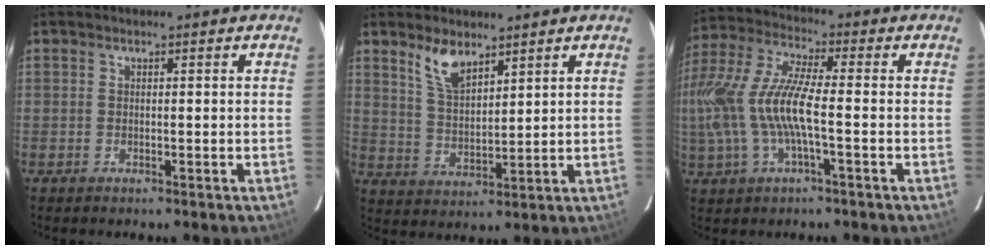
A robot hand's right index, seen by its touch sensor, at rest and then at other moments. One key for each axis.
{"total": 7.0, "fx": 4.9, "fy": 2.9, "fz": 4.1, "tx": -0.074, "ty": 0.002, "tz": 0.102}
{"total": 16.0, "fx": -2.1, "fy": 4.5, "fz": 15.2, "tx": -0.312, "ty": 0.000, "tz": -0.040}